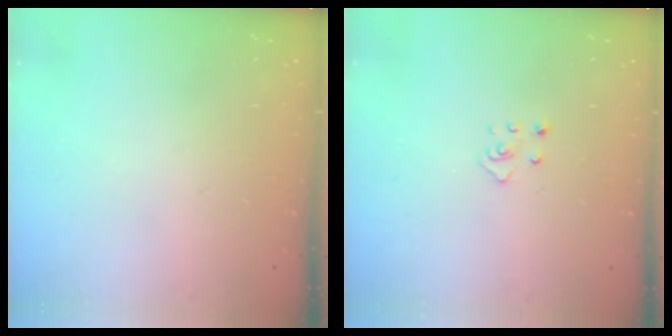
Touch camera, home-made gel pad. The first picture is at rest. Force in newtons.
{"total": 2.8, "press": 2.8, "slide": 0.3}